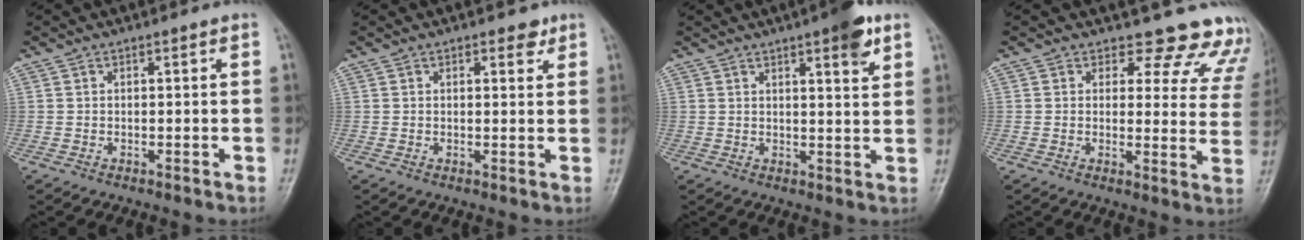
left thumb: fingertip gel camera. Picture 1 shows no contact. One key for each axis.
{"total": 2.2, "fx": 1.4, "fy": 1.1, "fz": 1.3, "tx": -0.006, "ty": -0.006, "tz": 0.018}
{"total": 6.6, "fx": 3.8, "fy": 1.4, "fz": 5.2, "tx": -0.063, "ty": -0.017, "tz": 0.049}
{"total": 13.7, "fx": 12.6, "fy": 5.2, "fz": 1.4, "tx": 0.039, "ty": -0.101, "tz": 0.108}